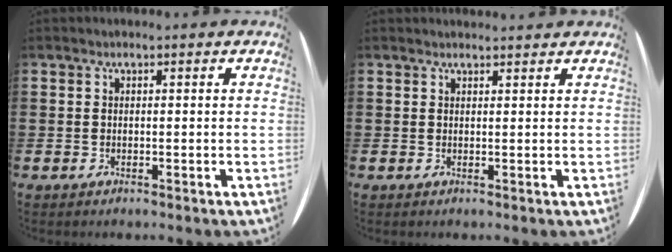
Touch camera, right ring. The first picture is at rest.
{"total": 0.9, "force": [0.9, 0.0, -0.1], "torque": [0.003, 0.003, 0.017]}